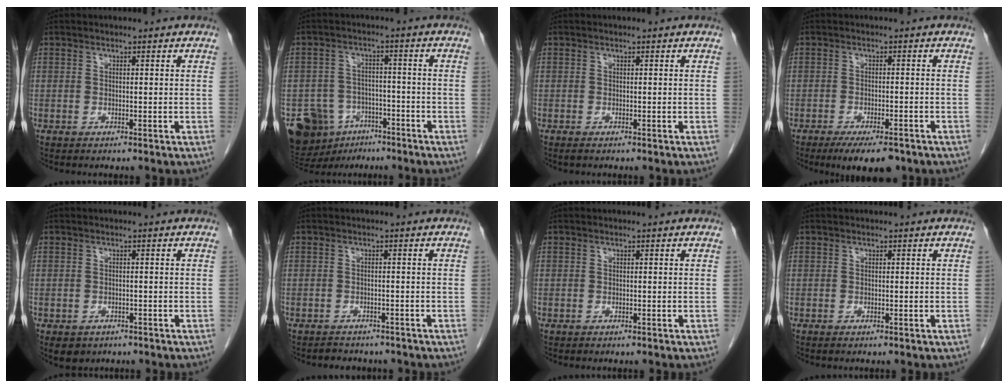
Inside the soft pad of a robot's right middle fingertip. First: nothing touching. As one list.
[{"total": 12.3, "force": [-7.2, 8.9, 4.4], "torque": [-0.096, 0.018, -0.107]}, {"total": 0.5, "force": [-0.4, 0.2, 0.3], "torque": [-0.009, -0.002, -0.005]}, {"total": 7.2, "force": [-5.4, 2.0, 4.4], "torque": [-0.061, -0.009, -0.081]}, {"total": 4.3, "force": [-2.8, 3.0, 1.2], "torque": [-0.012, 0.001, -0.034]}, {"total": 4.3, "force": [-3.8, 1.8, 0.8], "torque": [-0.013, 0.001, -0.047]}, {"total": 0.0}, {"total": 0.0}]